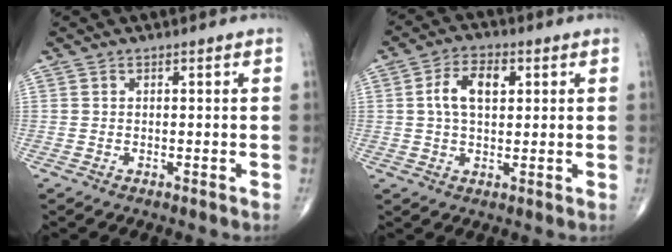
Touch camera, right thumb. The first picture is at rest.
{"total": 7.3, "force": [1.7, 4.2, 5.8], "torque": [-0.100, 0.009, 0.026]}